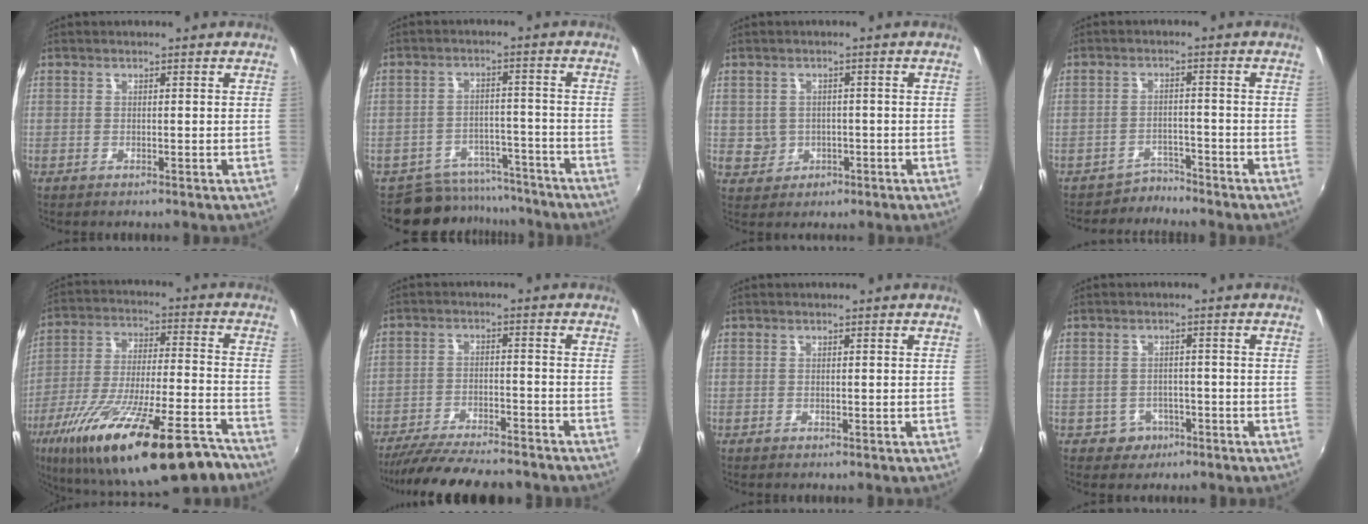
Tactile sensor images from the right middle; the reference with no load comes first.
{"total": 10.9, "force": [-9.7, 4.8, 1.5], "torque": [-0.041, 0.023, -0.128]}
{"total": 4.5, "force": [-0.6, 4.4, 1.1], "torque": [-0.029, 0.004, 0.002]}
{"total": 3.3, "force": [-3.1, 0.8, -0.8], "torque": [0.014, 0.006, -0.054]}
{"total": 28.0, "force": [-19.4, 6.4, 19.2], "torque": [-0.345, -0.063, -0.297]}
{"total": 16.6, "force": [-14.5, 3.2, 7.4], "torque": [-0.151, -0.030, -0.221]}
{"total": 0.0}
{"total": 4.0, "force": [-2.0, 3.5, 0.5], "torque": [-0.023, 0.006, -0.025]}